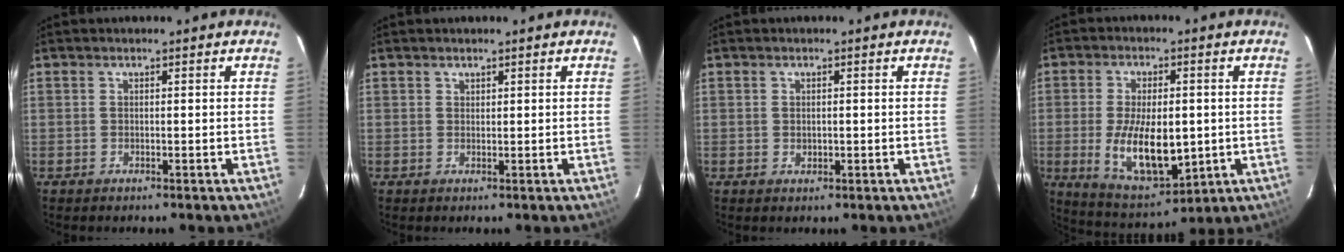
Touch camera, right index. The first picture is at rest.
{"total": 0.6, "force": [0.5, 0.3, 0.0], "torque": [0.002, 0.002, 0.009]}
{"total": 1.0, "force": [0.1, 0.8, 0.5], "torque": [-0.008, 0.003, 0.003]}
{"total": 14.4, "force": [-1.7, 7.0, 12.5], "torque": [-0.242, -0.018, -0.014]}